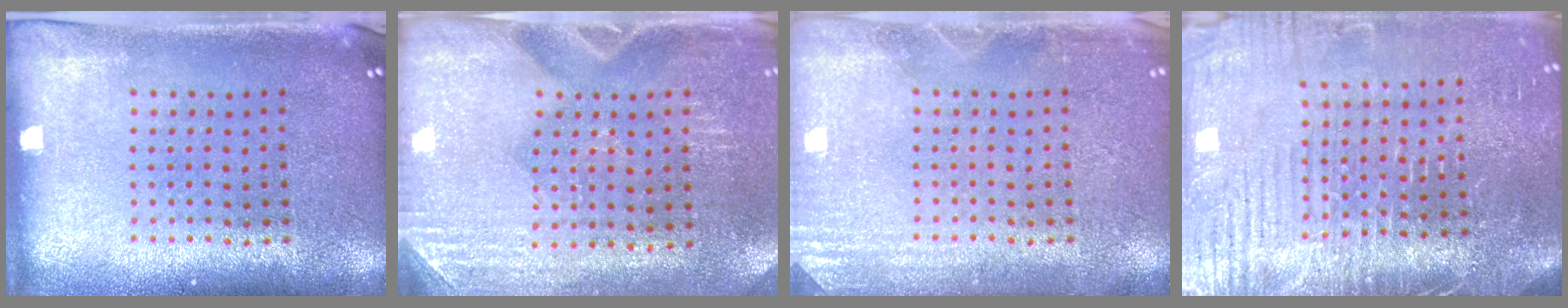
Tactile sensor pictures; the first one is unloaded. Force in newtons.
{"total": 2.9, "press": 2.6, "slide": 1.1}
{"total": 2.6, "press": 2.5, "slide": 0.4}
{"total": 4.2, "press": 3.9, "slide": 1.6}